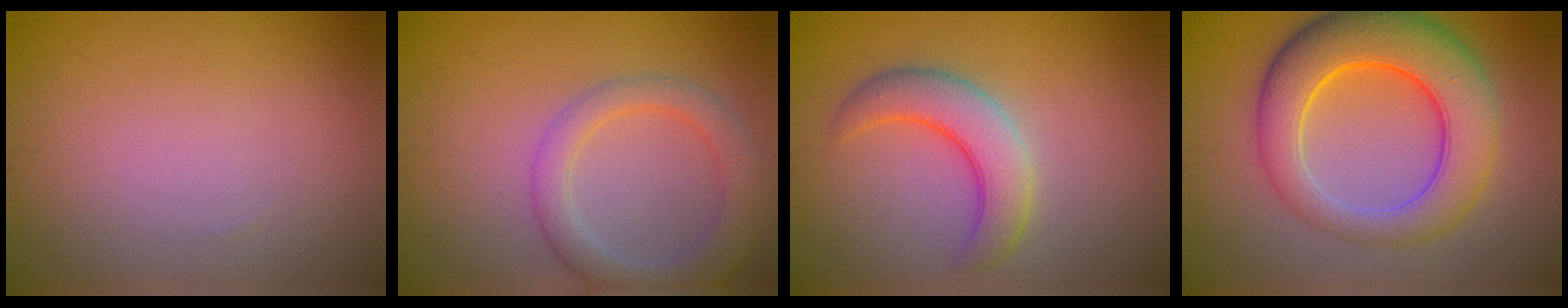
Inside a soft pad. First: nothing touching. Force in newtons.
{"total": 4.2, "press": 4.2, "slide": 0.2}
{"total": 4.5, "press": 4.5, "slide": 0.3}
{"total": 9.0, "press": 9.0, "slide": 0.3}